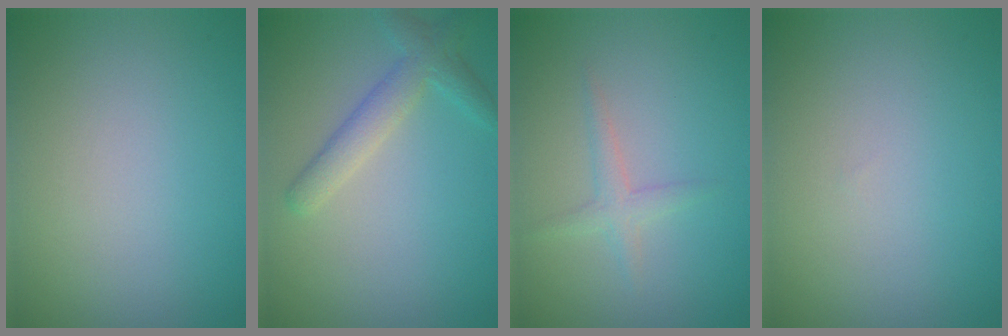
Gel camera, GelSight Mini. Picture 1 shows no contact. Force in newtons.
{"total": 2.9, "press": 2.9, "slide": 0.1}
{"total": 1.5, "press": 1.5, "slide": 0.1}
{"total": 0.0}